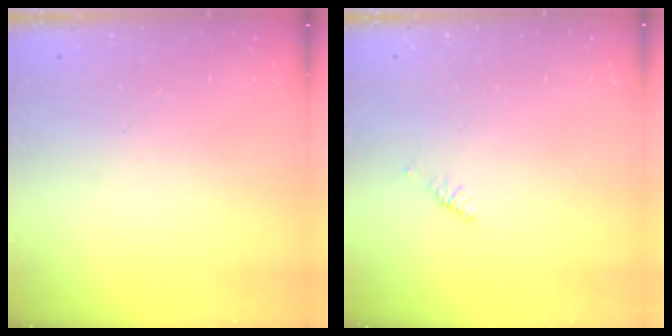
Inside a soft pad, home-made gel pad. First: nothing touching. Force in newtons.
{"total": 2.4, "press": 2.3, "slide": 0.7}